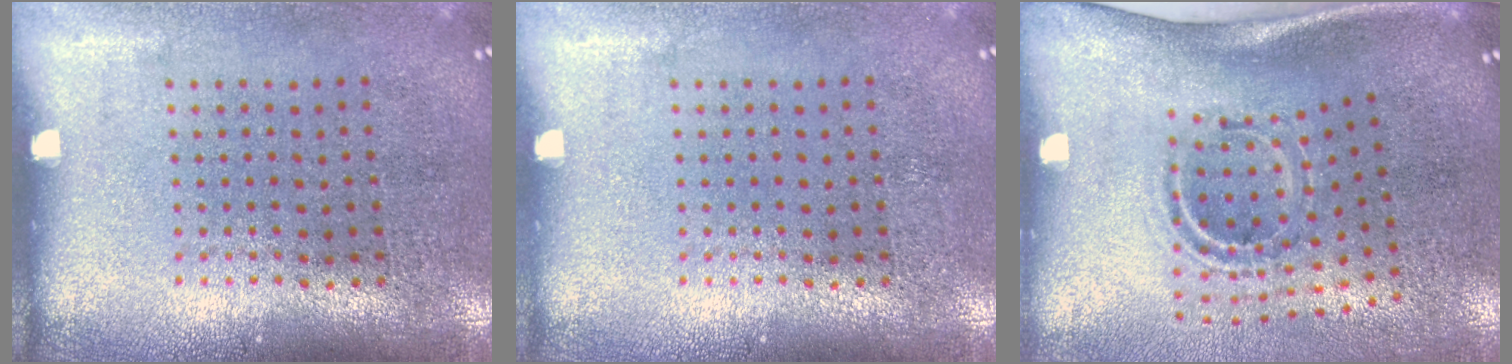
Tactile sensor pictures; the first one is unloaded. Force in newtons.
{"total": 0.0}
{"total": 2.2, "press": 1.2, "slide": 1.8}